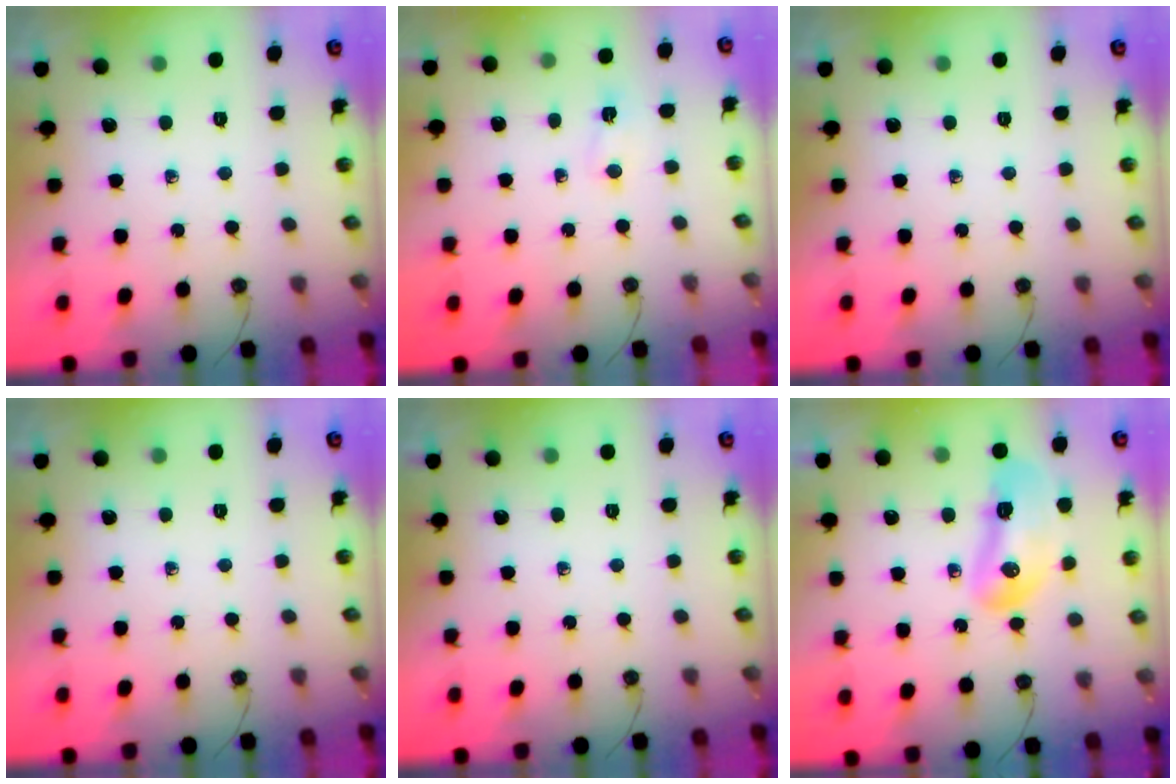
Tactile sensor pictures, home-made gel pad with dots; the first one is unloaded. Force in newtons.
{"total": 2.1, "press": 2.0, "slide": 0.5}
{"total": 0.0}
{"total": 0.0}
{"total": 0.0}
{"total": 11.8, "press": 11.7, "slide": 1.2}